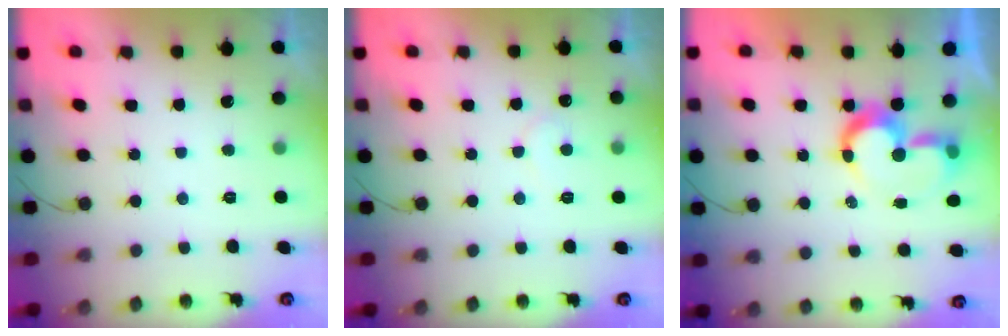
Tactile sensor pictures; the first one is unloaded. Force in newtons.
{"total": 5.0, "press": 5.0, "slide": 0.4}
{"total": 9.3, "press": 9.2, "slide": 1.5}